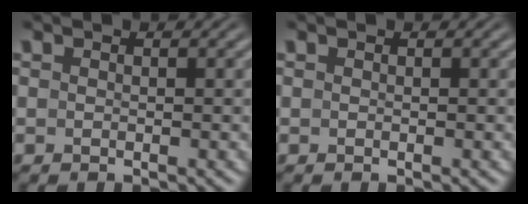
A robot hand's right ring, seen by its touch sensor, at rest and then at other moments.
{"total": 0.0}